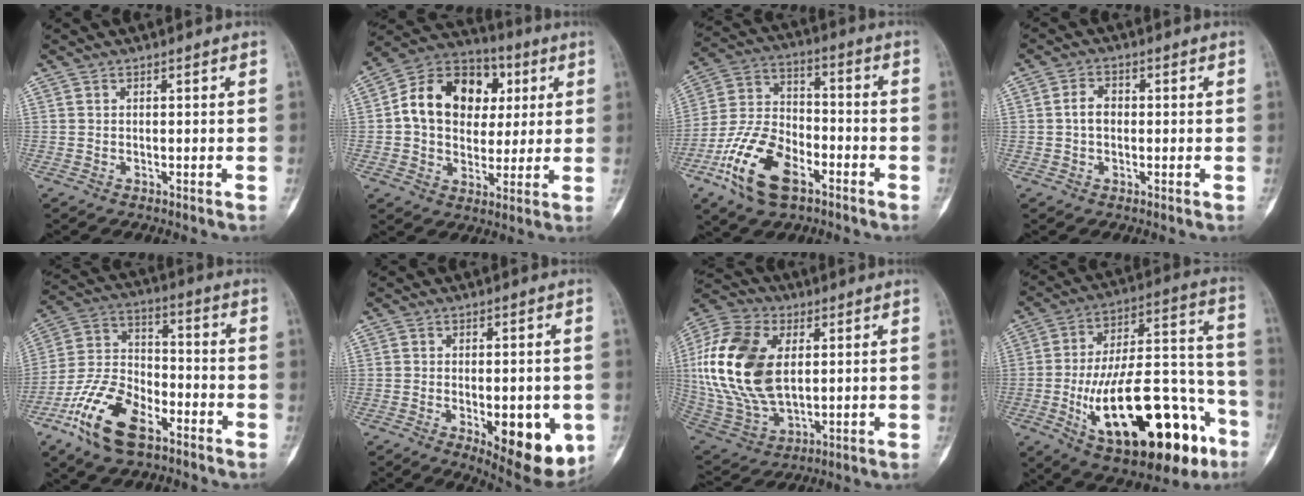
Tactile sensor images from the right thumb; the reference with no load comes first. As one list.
[{"total": 17.9, "force": [3.1, 13.7, 11.2], "torque": [-0.149, 0.017, 0.045]}, {"total": 15.9, "force": [-8.0, 8.7, 10.7], "torque": [-0.204, 0.040, -0.154]}, {"total": 3.4, "force": [-0.1, 2.5, 2.4], "torque": [-0.038, 0.013, -0.006]}, {"total": 15.5, "force": [-8.8, 7.8, 10.1], "torque": [-0.193, 0.046, -0.174]}, {"total": 14.6, "force": [-4.0, 6.1, 12.6], "torque": [-0.144, -0.014, -0.037]}, {"total": 22.0, "force": [3.5, 13.5, 17.0], "torque": [-0.348, -0.010, 0.068]}, {"total": 31.5, "force": [-12.7, 12.6, 26.0], "torque": [-0.385, 0.057, -0.181]}]